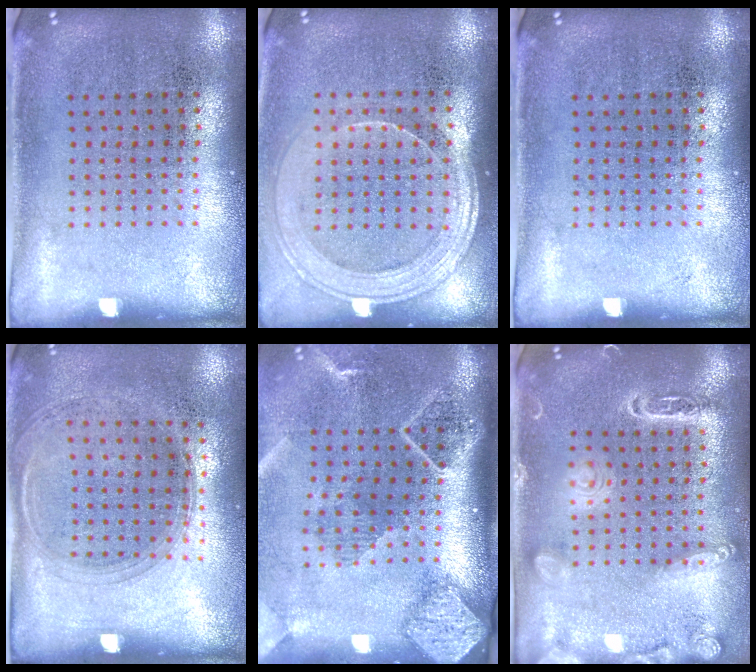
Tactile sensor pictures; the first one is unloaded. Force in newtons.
{"total": 1.9, "press": 1.7, "slide": 0.8}
{"total": 0.0}
{"total": 1.4, "press": 1.2, "slide": 0.6}
{"total": 2.6, "press": 1.9, "slide": 1.8}
{"total": 1.8, "press": 1.8, "slide": 0.2}